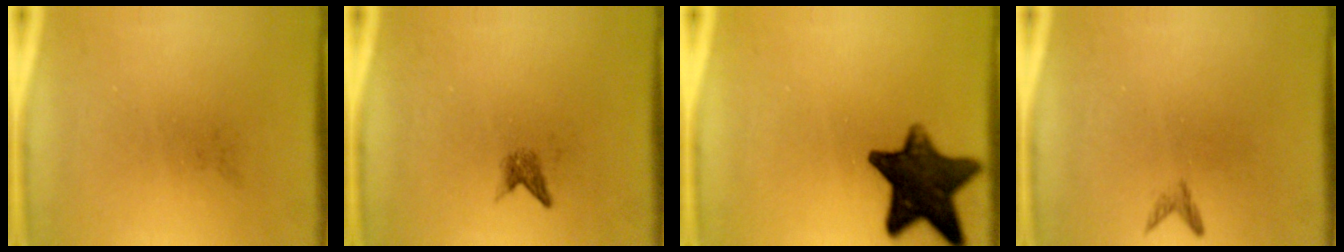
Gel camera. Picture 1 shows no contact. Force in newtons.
{"total": 1.3}
{"total": 12.9}
{"total": 0.8}